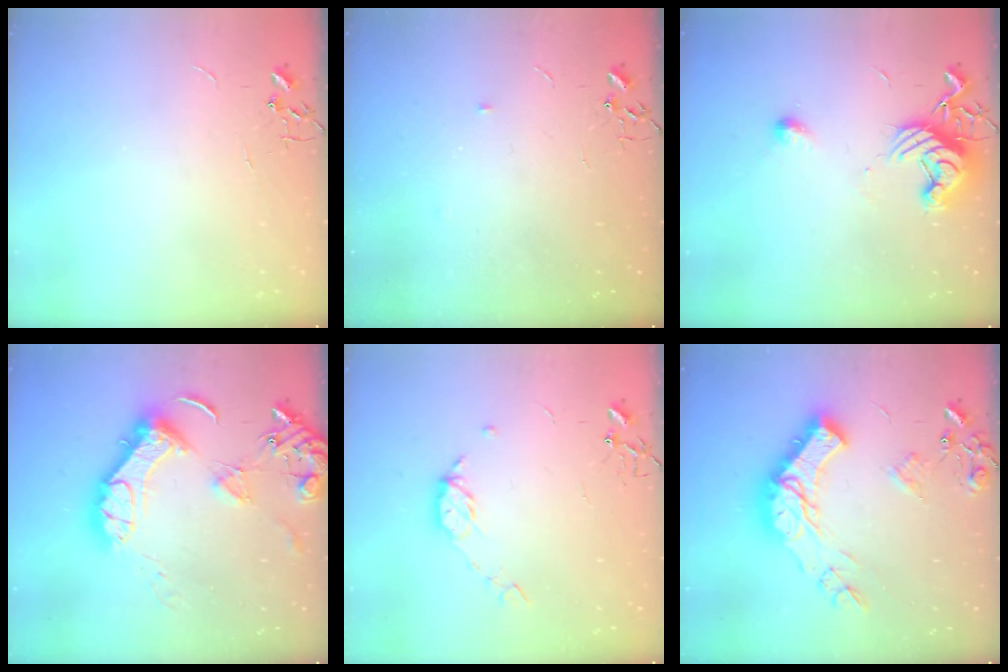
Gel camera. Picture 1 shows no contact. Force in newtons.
{"total": 3.0, "press": 2.9, "slide": 0.5}
{"total": 11.2, "press": 11.1, "slide": 1.4}
{"total": 18.3, "press": 18.1, "slide": 2.1}
{"total": 7.8, "press": 7.8, "slide": 0.6}
{"total": 23.2, "press": 23.0, "slide": 3.0}